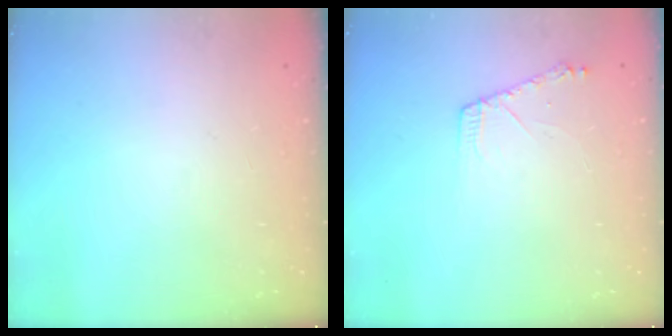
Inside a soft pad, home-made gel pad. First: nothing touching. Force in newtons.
{"total": 4.2, "press": 4.2, "slide": 0.6}